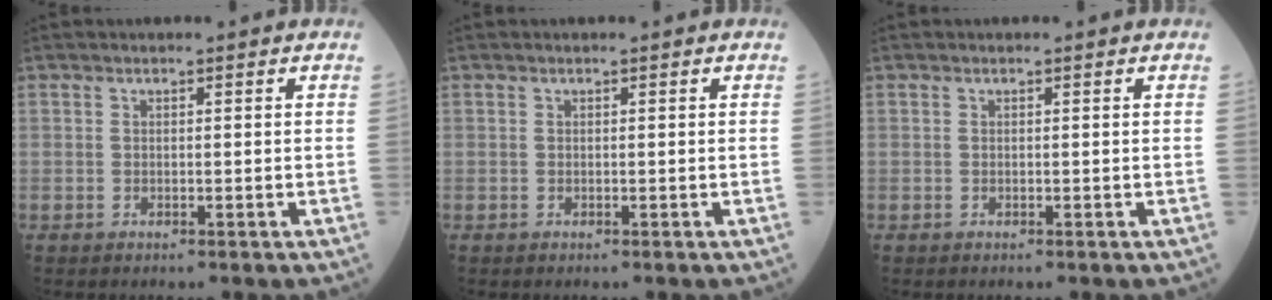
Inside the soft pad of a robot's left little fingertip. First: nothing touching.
{"total": 0.0}
{"total": 0.0}